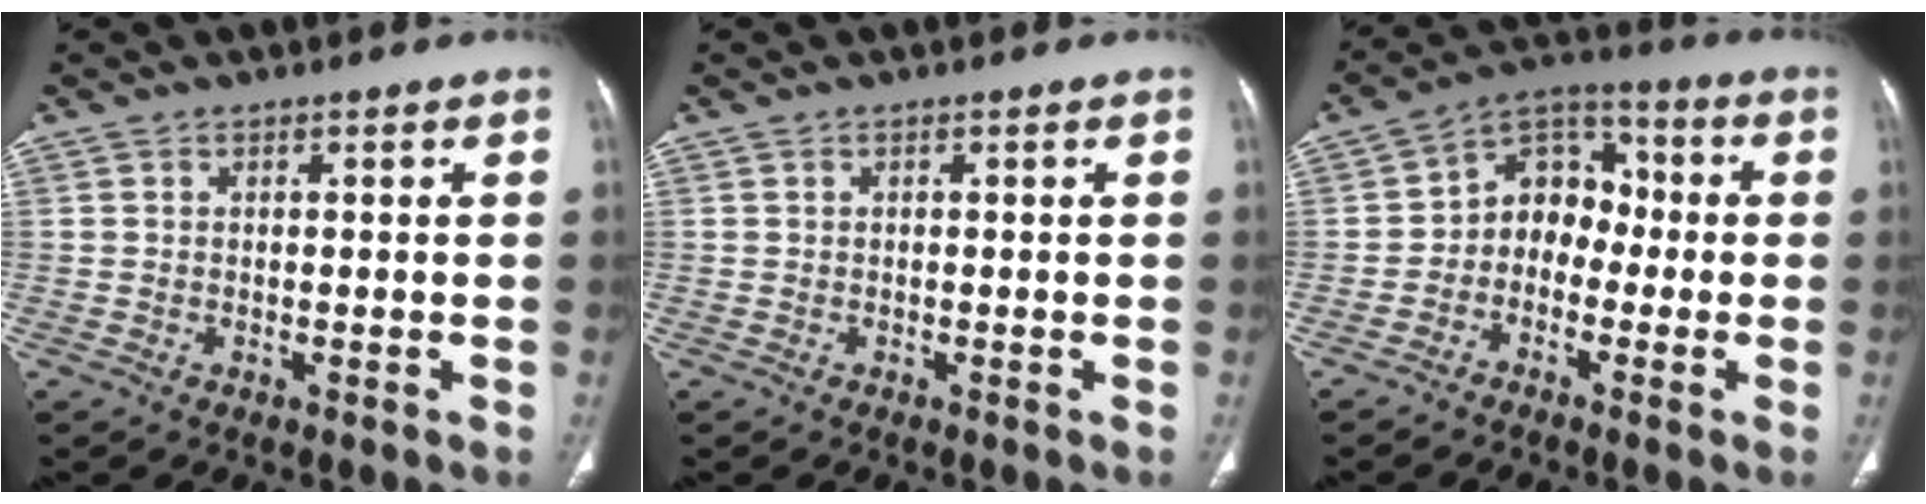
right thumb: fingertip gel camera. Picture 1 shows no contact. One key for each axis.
{"total": 0.0}
{"total": 9.2, "fx": -1.6, "fy": 7.4, "fz": 5.2, "tx": -0.046, "ty": 0.043, "tz": -0.048}